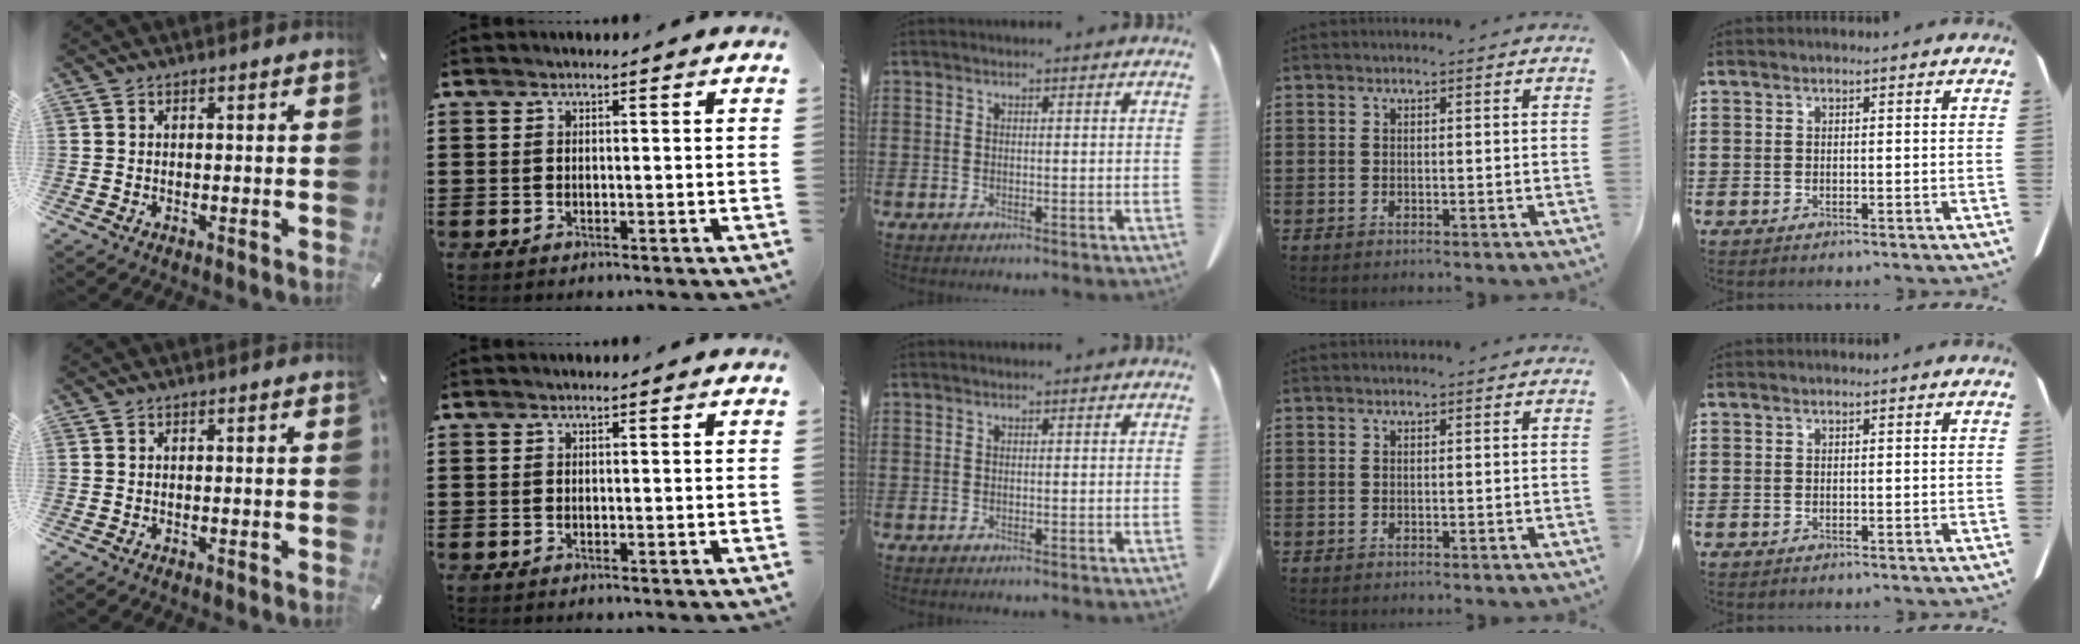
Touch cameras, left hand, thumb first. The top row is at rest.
{}